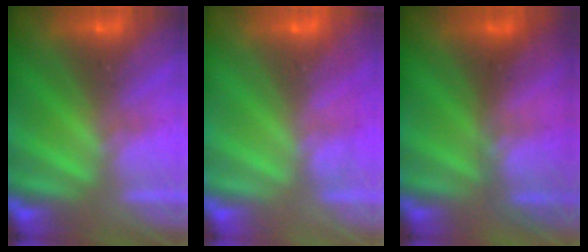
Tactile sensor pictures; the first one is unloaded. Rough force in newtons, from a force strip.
{"total": 2.0}
{"total": 2.8}